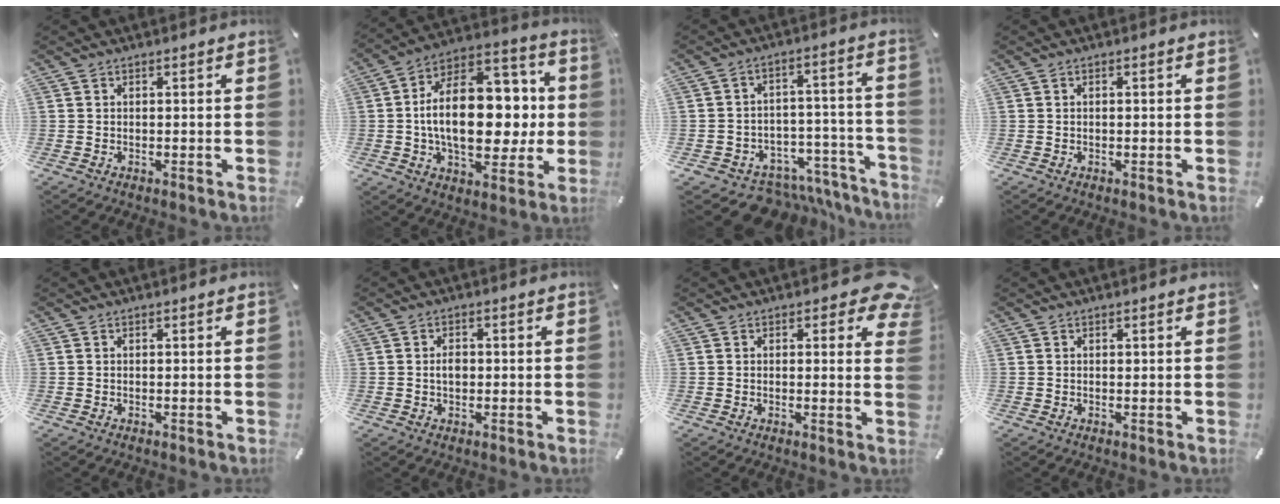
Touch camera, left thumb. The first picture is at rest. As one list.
[{"total": 22.8, "force": [-0.1, 14.0, 18.0], "torque": [-0.313, 0.002, 0.001]}, {"total": 9.3, "force": [-5.7, 6.7, 3.1], "torque": [-0.039, 0.035, -0.086]}, {"total": 0.6, "force": [-0.1, 0.2, 0.6], "torque": [-0.011, 0.001, -0.003]}, {"total": 0.0}, {"total": 2.7, "force": [0.0, 1.9, 1.9], "torque": [-0.030, 0.000, -0.003]}, {"total": 5.6, "force": [2.8, 3.0, 3.9], "torque": [-0.034, -0.013, 0.042]}, {"total": 0.0}]